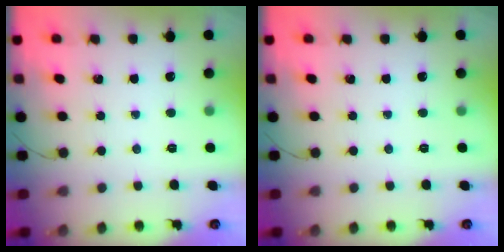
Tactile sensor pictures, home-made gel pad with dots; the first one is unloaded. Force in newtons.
{"total": 0.0}